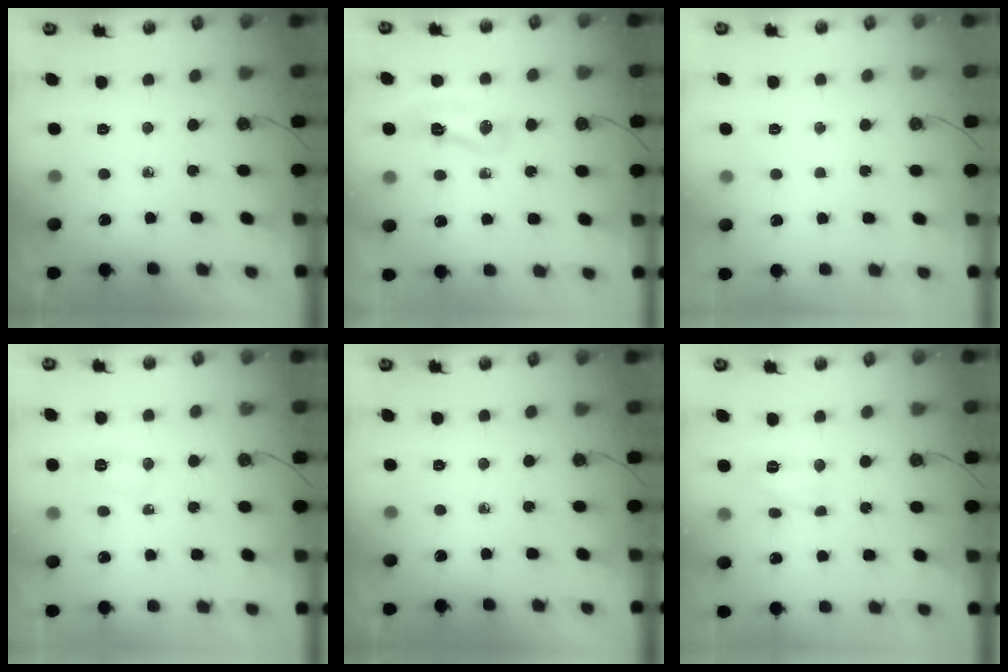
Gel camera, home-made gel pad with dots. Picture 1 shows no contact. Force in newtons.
{"total": 7.8, "press": 7.8, "slide": 1.1}
{"total": 1.8, "press": 1.7, "slide": 0.6}
{"total": 5.0, "press": 5.0, "slide": 0.8}
{"total": 0.0}
{"total": 6.2, "press": 6.2, "slide": 0.4}